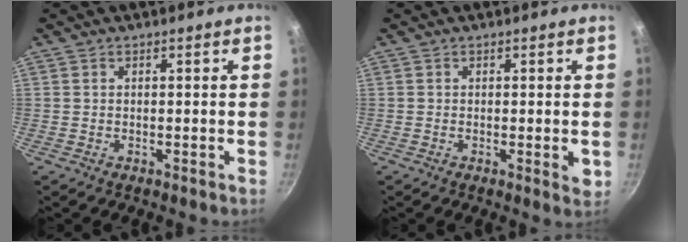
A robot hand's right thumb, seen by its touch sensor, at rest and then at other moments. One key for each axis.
{"total": 2.4, "fx": -0.2, "fy": 0.7, "fz": 2.3, "tx": -0.032, "ty": -0.007, "tz": -0.004}